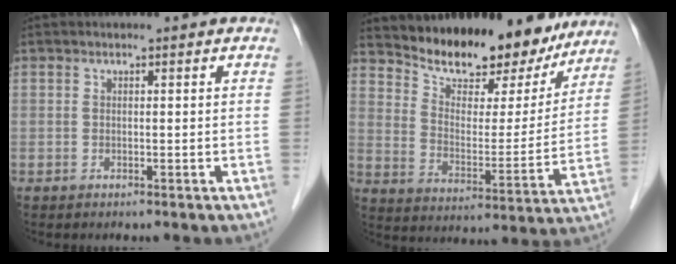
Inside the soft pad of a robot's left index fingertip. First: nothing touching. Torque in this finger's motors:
{"motor_torque": [0.37, -0.52, 0.72, 0.12]}